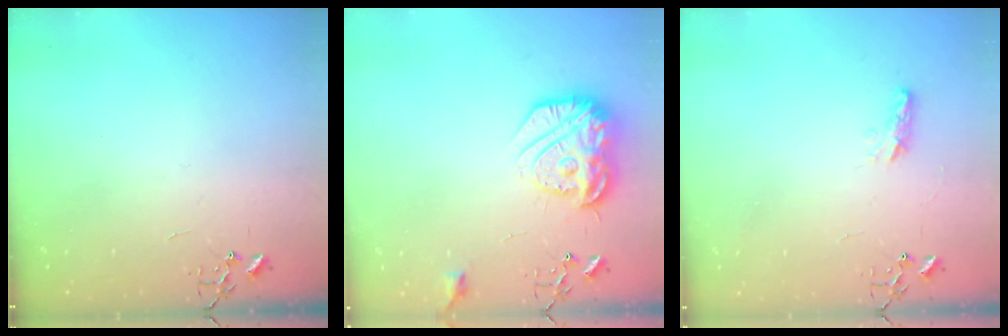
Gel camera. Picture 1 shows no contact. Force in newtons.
{"total": 17.6, "press": 17.6, "slide": 1.3}
{"total": 6.5, "press": 6.4, "slide": 0.7}